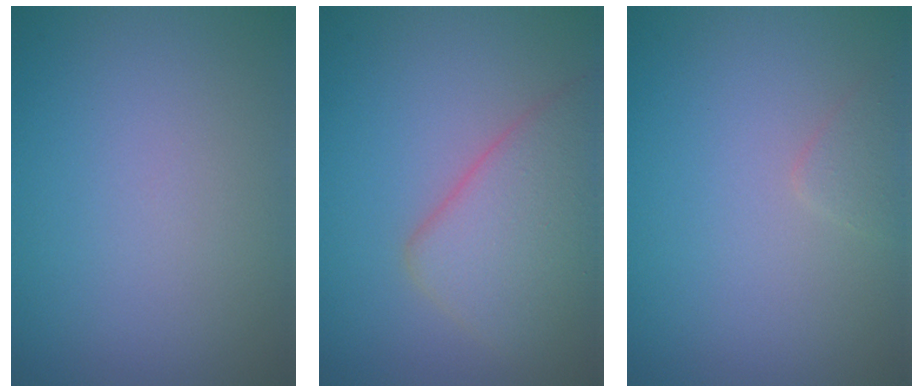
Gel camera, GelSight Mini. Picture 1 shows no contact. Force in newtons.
{"total": 5.4, "press": 5.4, "slide": 0.4}
{"total": 1.1, "press": 1.1, "slide": 0.1}